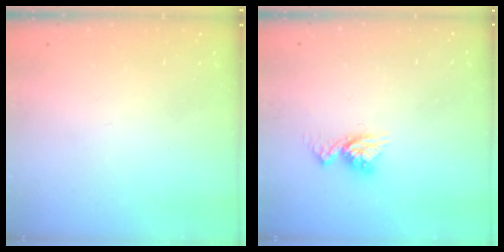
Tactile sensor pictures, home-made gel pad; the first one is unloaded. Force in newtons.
{"total": 9.2, "press": 9.2, "slide": 0.8}